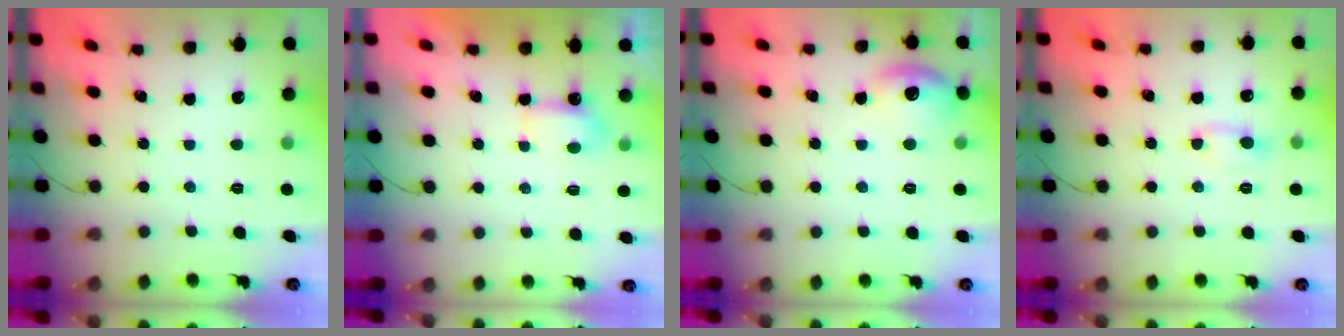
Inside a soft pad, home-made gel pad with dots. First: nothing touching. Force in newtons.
{"total": 4.6, "press": 4.5, "slide": 0.9}
{"total": 9.1, "press": 9.0, "slide": 1.3}
{"total": 2.5, "press": 2.4, "slide": 0.8}